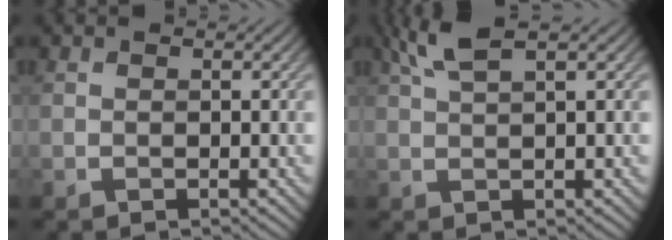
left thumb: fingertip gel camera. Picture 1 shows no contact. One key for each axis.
{"total": 4.3, "fx": 2.3, "fy": 0.9, "fz": 3.5, "tx": -0.068, "ty": 0.019, "tz": 0.048}